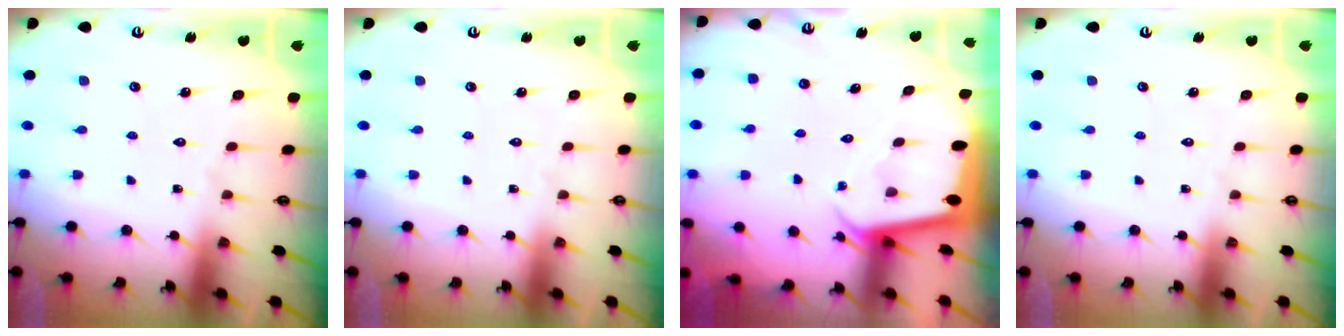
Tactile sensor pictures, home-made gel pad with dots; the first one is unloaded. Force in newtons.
{"total": 0.0}
{"total": 2.1, "press": 2.1, "slide": 0.1}
{"total": 0.0}